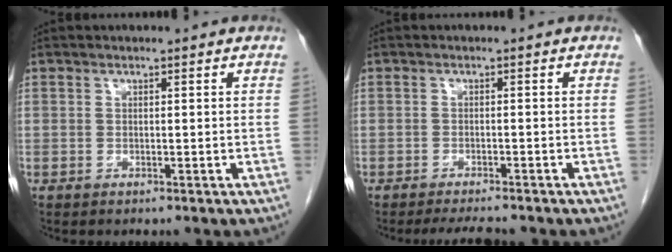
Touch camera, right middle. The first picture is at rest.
{"total": 4.1, "force": [-3.7, 0.3, 1.7], "torque": [-0.028, -0.012, -0.056]}